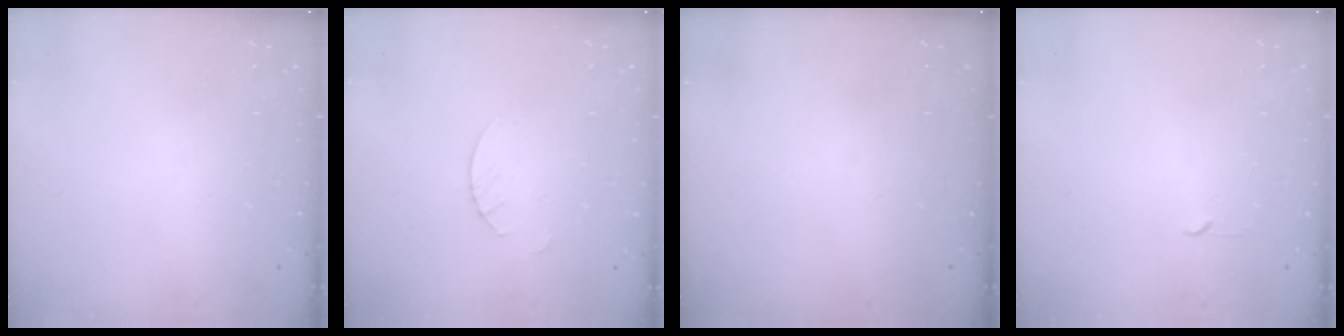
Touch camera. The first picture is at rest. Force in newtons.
{"total": 1.8, "press": 1.8, "slide": 0.2}
{"total": 0.0}
{"total": 2.3, "press": 2.2, "slide": 0.3}